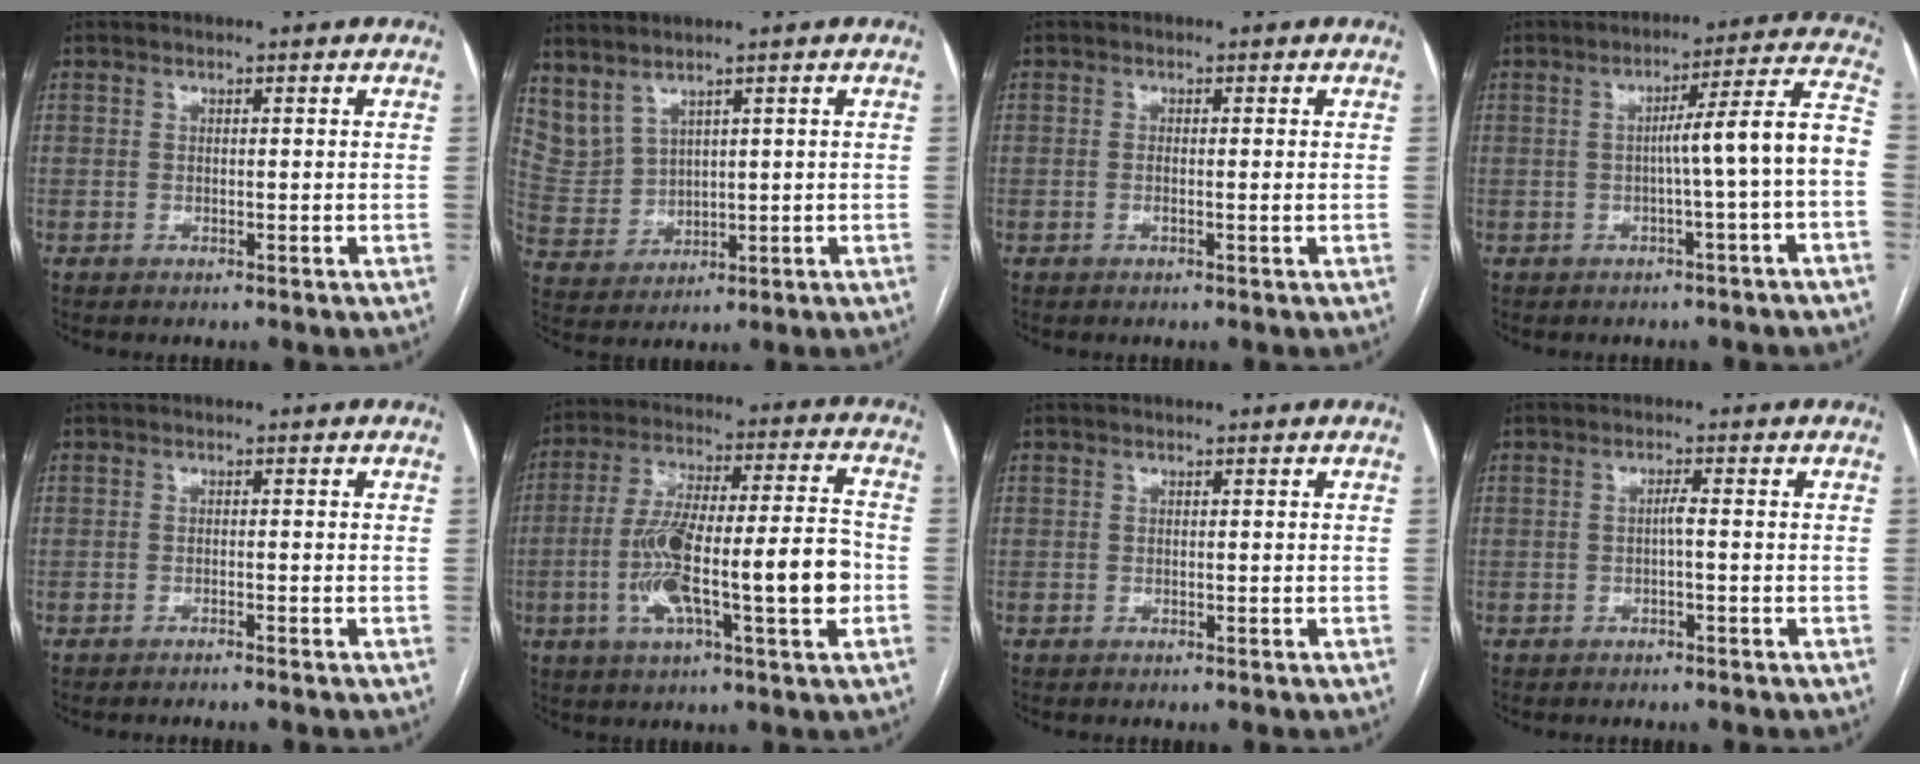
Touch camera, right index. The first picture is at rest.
{"total": 5.9, "force": [4.8, 2.4, 2.3], "torque": [-0.061, 0.005, 0.125]}
{"total": 1.1, "force": [0.0, 0.1, 1.1], "torque": [-0.023, -0.001, -0.001]}
{"total": 9.3, "force": [-1.9, -1.2, 9.0], "torque": [-0.119, 0.027, -0.027]}
{"total": 1.6, "force": [-1.4, -0.4, 0.7], "torque": [-0.010, 0.003, -0.020]}
{"total": 17.7, "force": [-3.8, 2.5, 17.2], "torque": [-0.301, 0.015, -0.059]}
{"total": 0.0}
{"total": 1.3, "force": [-0.3, 0.0, 1.2], "torque": [-0.021, 0.002, -0.005]}